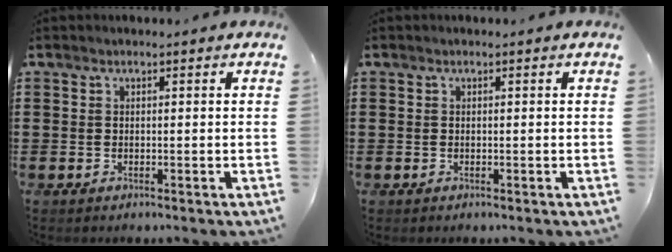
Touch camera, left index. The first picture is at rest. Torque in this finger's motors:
{"motor_torque": [0.00, 0.00, 0.00, 0.00]}